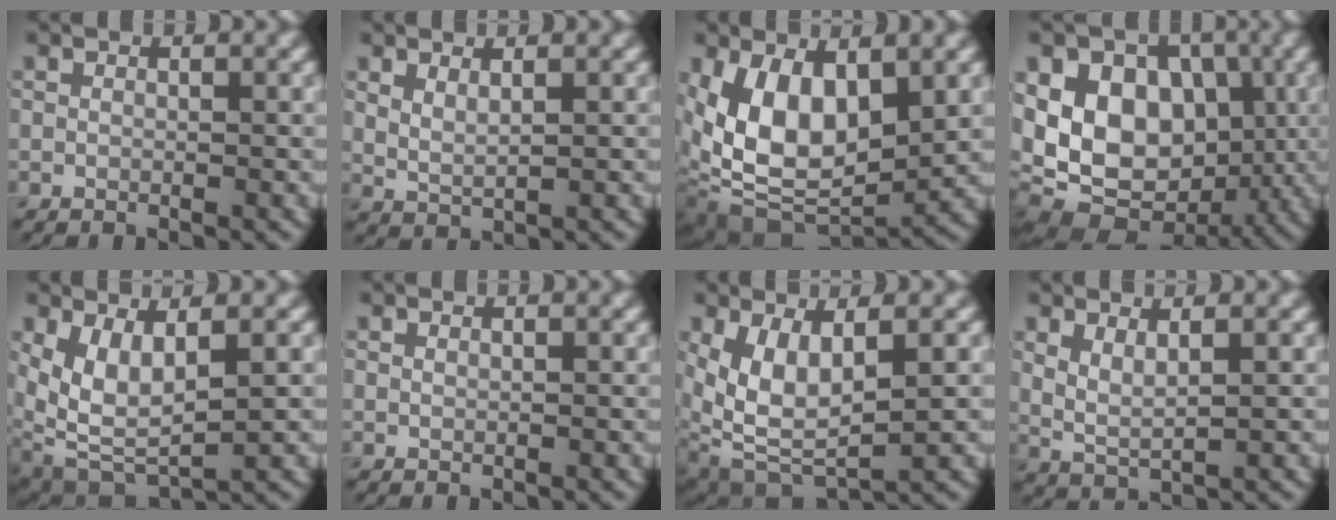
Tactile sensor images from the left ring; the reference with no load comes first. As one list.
[{"total": 1.5, "force": [1.0, 0.4, 0.9], "torque": [-0.022, -0.006, 0.023]}, {"total": 10.1, "force": [1.4, 5.6, 8.3], "torque": [-0.168, -0.021, 0.027]}, {"total": 14.4, "force": [-0.1, 10.9, 9.5], "torque": [-0.144, 0.012, -0.014]}, {"total": 5.7, "force": [1.3, 2.8, 4.8], "torque": [-0.111, -0.018, 0.033]}, {"total": 0.0}, {"total": 6.3, "force": [1.2, 3.2, 5.3], "torque": [-0.121, -0.016, 0.029]}, {"total": 2.2, "force": [1.2, 0.7, 1.8], "torque": [-0.038, -0.009, 0.026]}]